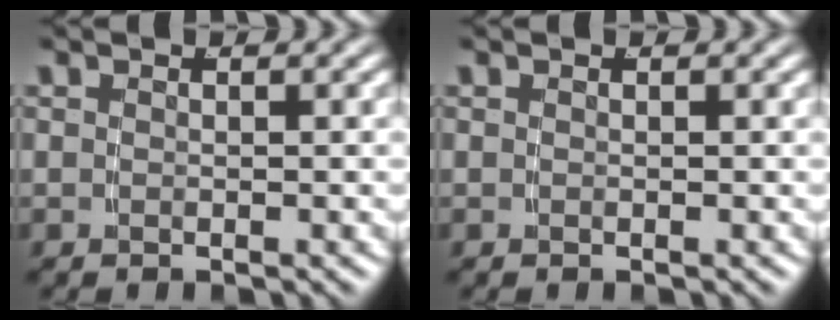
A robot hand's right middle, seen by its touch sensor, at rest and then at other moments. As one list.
[{"total": 0.0}]